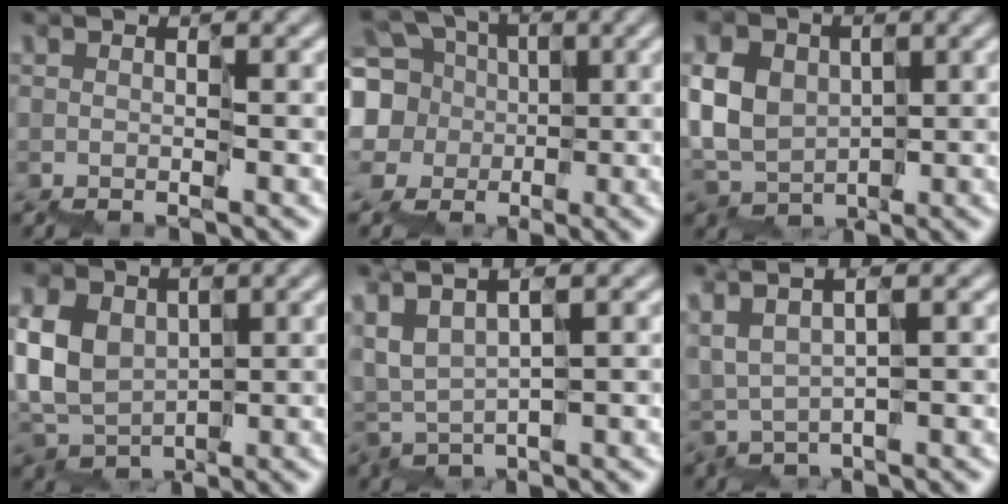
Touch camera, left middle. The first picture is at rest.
{"total": 7.8, "force": [0.9, 7.2, 2.9], "torque": [-0.094, 0.031, -0.013]}
{"total": 6.0, "force": [0.9, 5.0, 3.2], "torque": [-0.060, 0.023, -0.005]}
{"total": 4.7, "force": [0.9, 3.8, 2.6], "torque": [-0.065, 0.016, 0.004]}
{"total": 2.6, "force": [1.7, 0.3, 1.9], "torque": [-0.061, 0.009, 0.037]}
{"total": 2.5, "force": [1.8, 0.4, 1.7], "torque": [-0.051, 0.009, 0.040]}